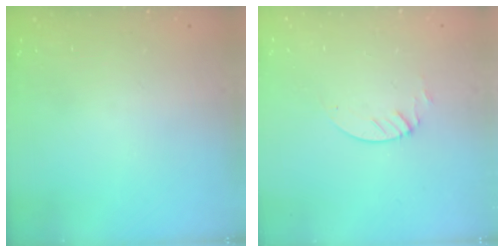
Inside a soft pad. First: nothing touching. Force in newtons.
{"total": 2.1, "press": 2.1, "slide": 0.2}